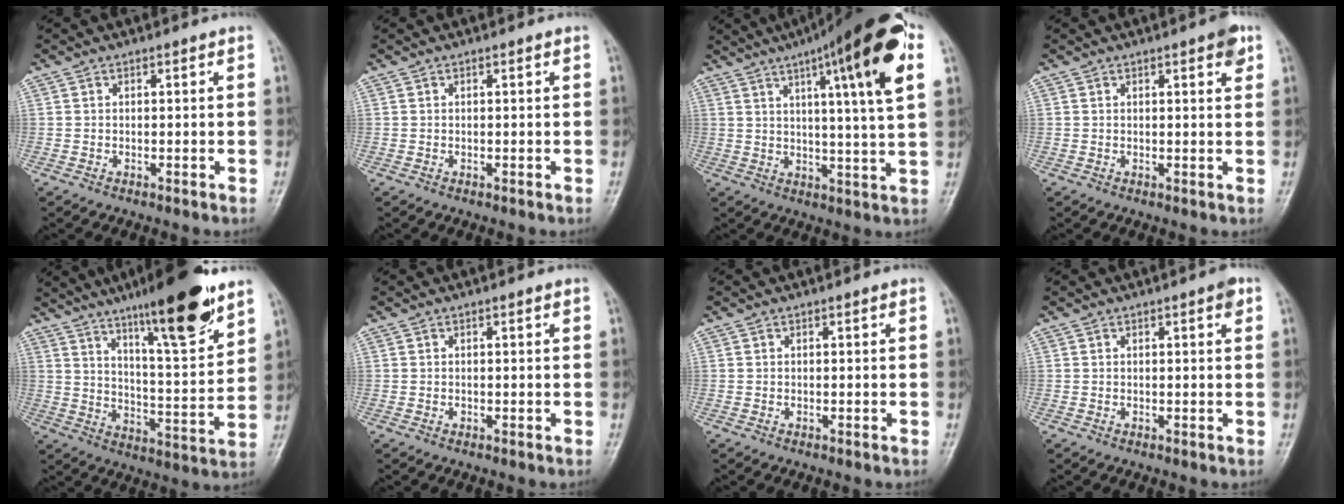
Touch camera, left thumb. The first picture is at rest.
{"total": 0.0}
{"total": 19.8, "force": [8.7, 2.5, 17.6], "torque": [-0.249, -0.011, 0.120]}
{"total": 3.0, "force": [1.6, 0.8, 2.4], "torque": [-0.027, -0.005, 0.017]}
{"total": 18.6, "force": [12.3, 2.9, 13.7], "torque": [-0.188, -0.068, 0.197]}
{"total": 0.5, "force": [0.1, 0.3, 0.4], "torque": [-0.001, 0.001, 0.002]}
{"total": 0.0}
{"total": 1.7, "force": [0.8, 0.4, 1.4], "torque": [-0.020, 0.000, 0.008]}